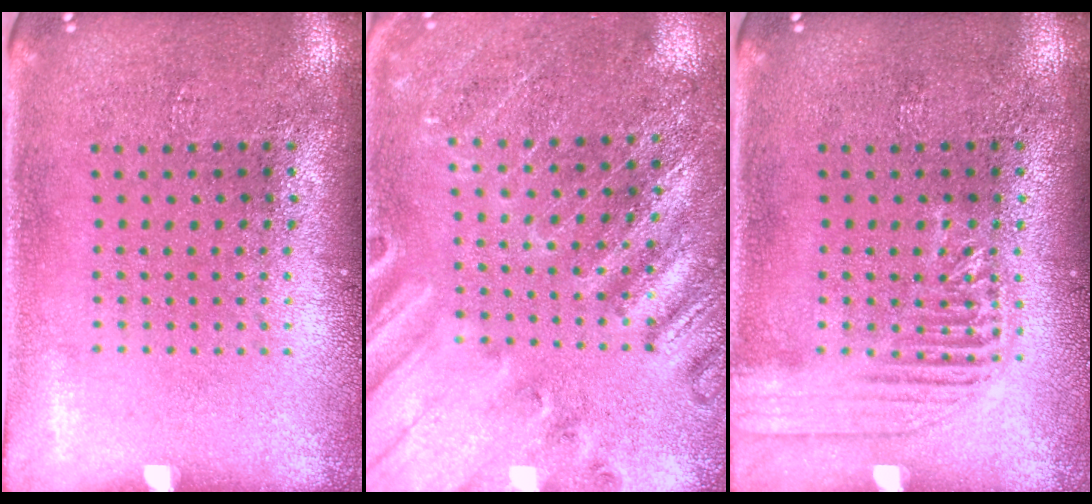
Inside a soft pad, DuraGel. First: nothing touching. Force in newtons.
{"total": 2.5, "press": 2.5, "slide": 0.2}
{"total": 2.1, "press": 2.1, "slide": 0.3}